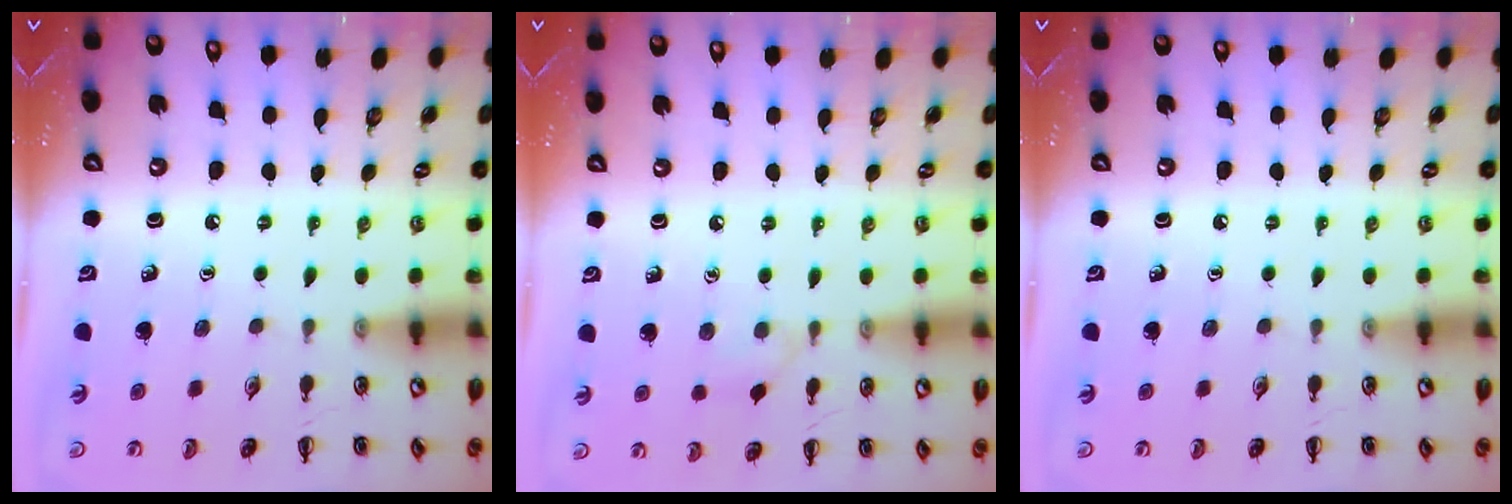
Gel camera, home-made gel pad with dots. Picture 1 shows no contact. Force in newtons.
{"total": 4.2, "press": 3.9, "slide": 1.6}
{"total": 0.0}